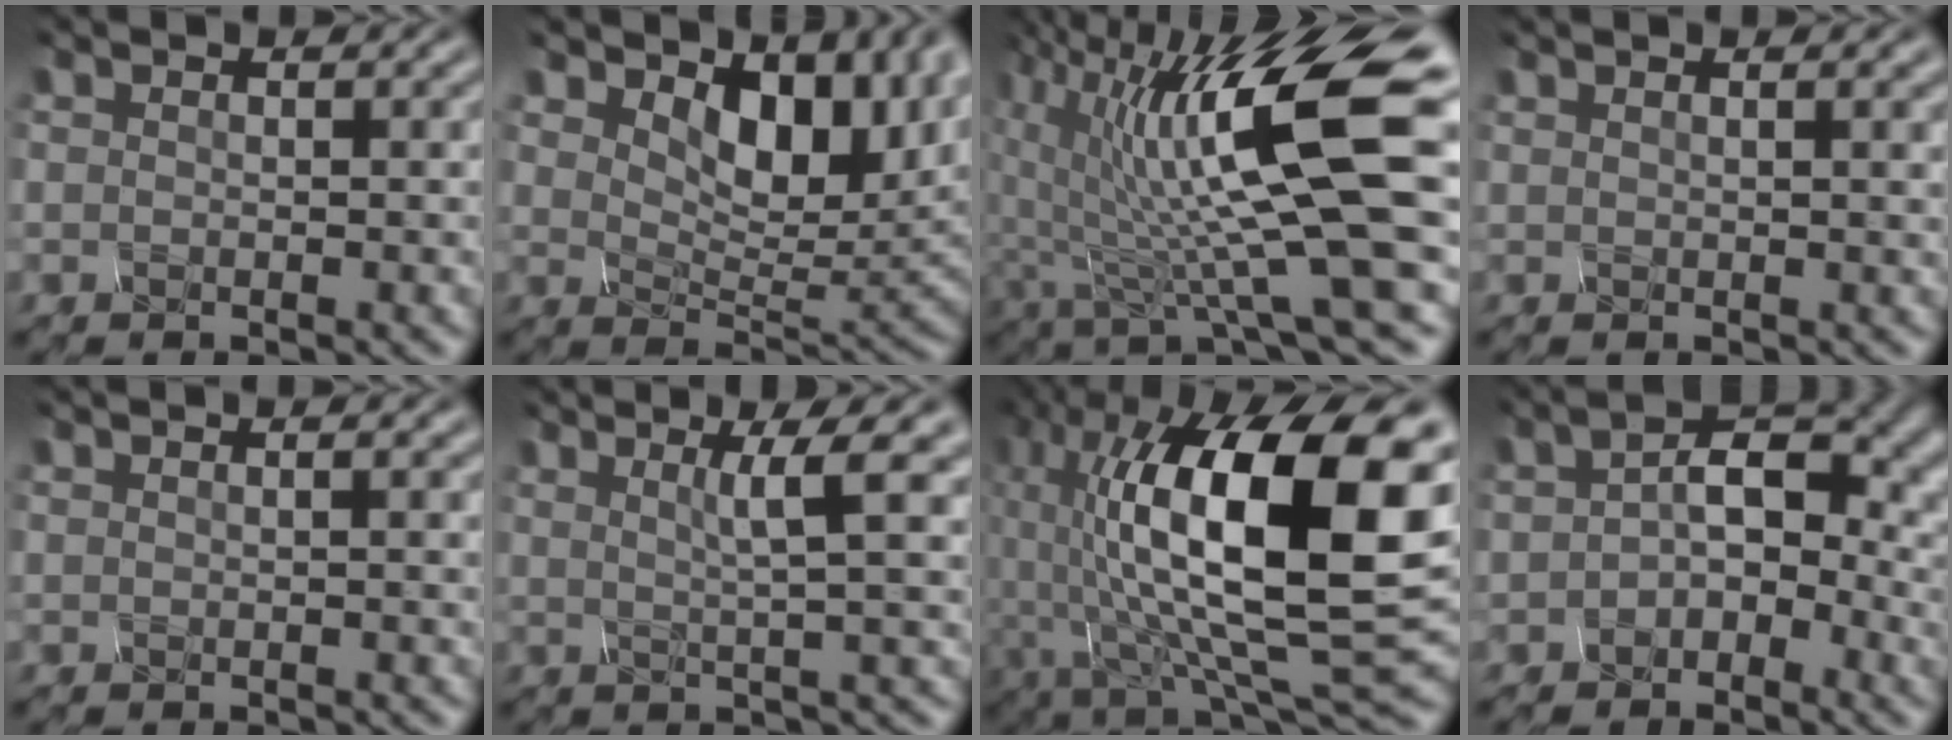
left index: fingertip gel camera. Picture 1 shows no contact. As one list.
[{"total": 7.0, "force": [3.0, 3.9, 5.0], "torque": [-0.089, -0.014, 0.059]}, {"total": 13.1, "force": [1.2, 2.9, 12.8], "torque": [-0.239, -0.006, 0.037]}, {"total": 2.6, "force": [1.5, 1.0, 1.8], "torque": [-0.007, 0.021, 0.000]}, {"total": 2.0, "force": [1.3, 0.9, 1.3], "torque": [0.001, 0.019, -0.002]}, {"total": 4.5, "force": [1.7, 0.3, 4.2], "torque": [-0.072, 0.007, 0.042]}, {"total": 17.6, "force": [0.6, 7.9, 15.8], "torque": [-0.268, 0.009, 0.009]}, {"total": 6.9, "force": [-0.5, 4.5, 5.2], "torque": [-0.084, 0.010, -0.006]}]